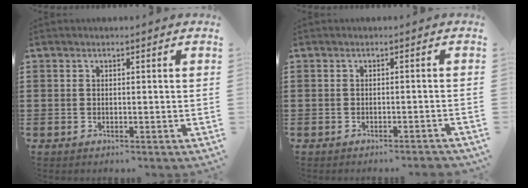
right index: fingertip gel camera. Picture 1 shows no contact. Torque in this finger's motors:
{"motor_torque": [-0.30, 0.28, -0.24, -0.14]}